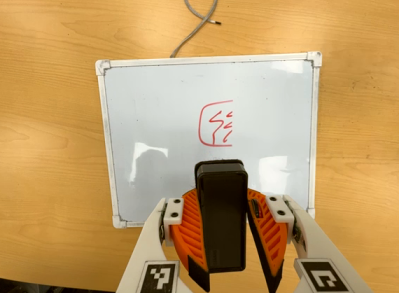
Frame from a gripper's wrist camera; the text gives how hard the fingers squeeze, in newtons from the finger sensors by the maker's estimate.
{"total": 8.5, "left": 8.8, "right": 8.3}